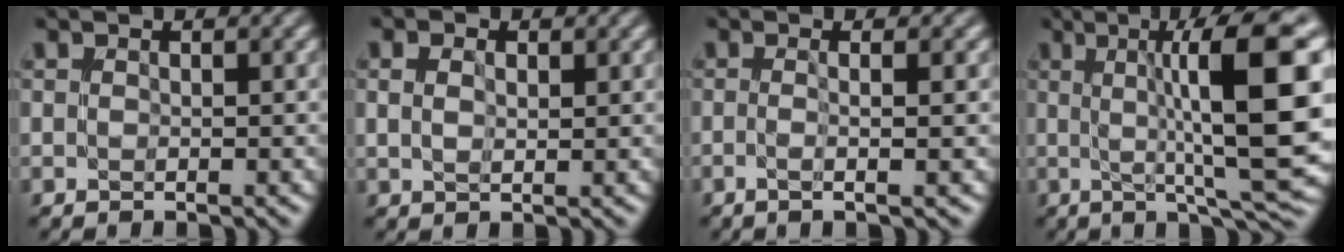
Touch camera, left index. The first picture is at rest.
{"total": 2.6, "force": [1.0, 1.7, 1.7], "torque": [-0.033, 0.007, 0.009]}
{"total": 3.8, "force": [0.3, 1.5, 3.5], "torque": [-0.034, 0.002, -0.021]}
{"total": 13.4, "force": [2.0, 2.4, 13.0], "torque": [-0.178, 0.009, 0.032]}